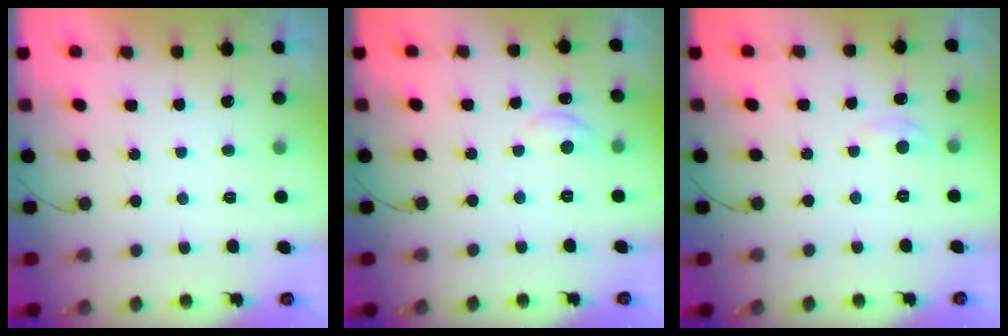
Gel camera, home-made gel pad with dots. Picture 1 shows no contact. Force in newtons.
{"total": 5.6, "press": 5.6, "slide": 0.3}
{"total": 2.5, "press": 2.4, "slide": 0.3}